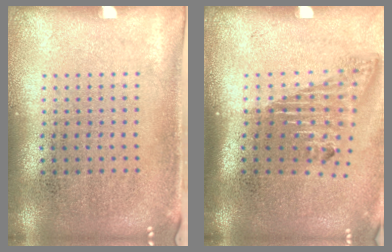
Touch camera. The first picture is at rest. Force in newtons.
{"total": 1.6, "press": 1.1, "slide": 1.1}